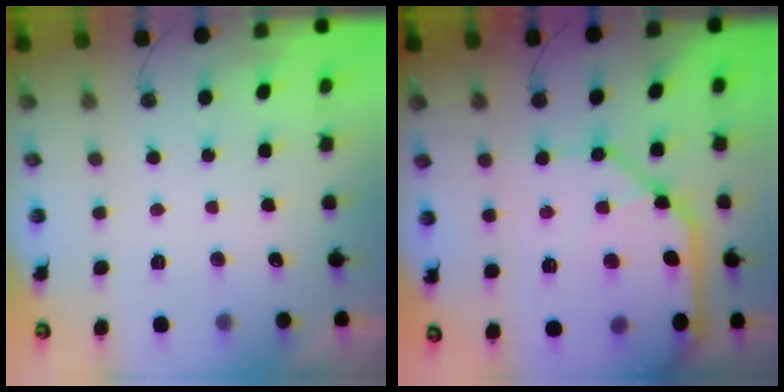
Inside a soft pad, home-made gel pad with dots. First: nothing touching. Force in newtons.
{"total": 17.7, "press": 17.6, "slide": 1.9}